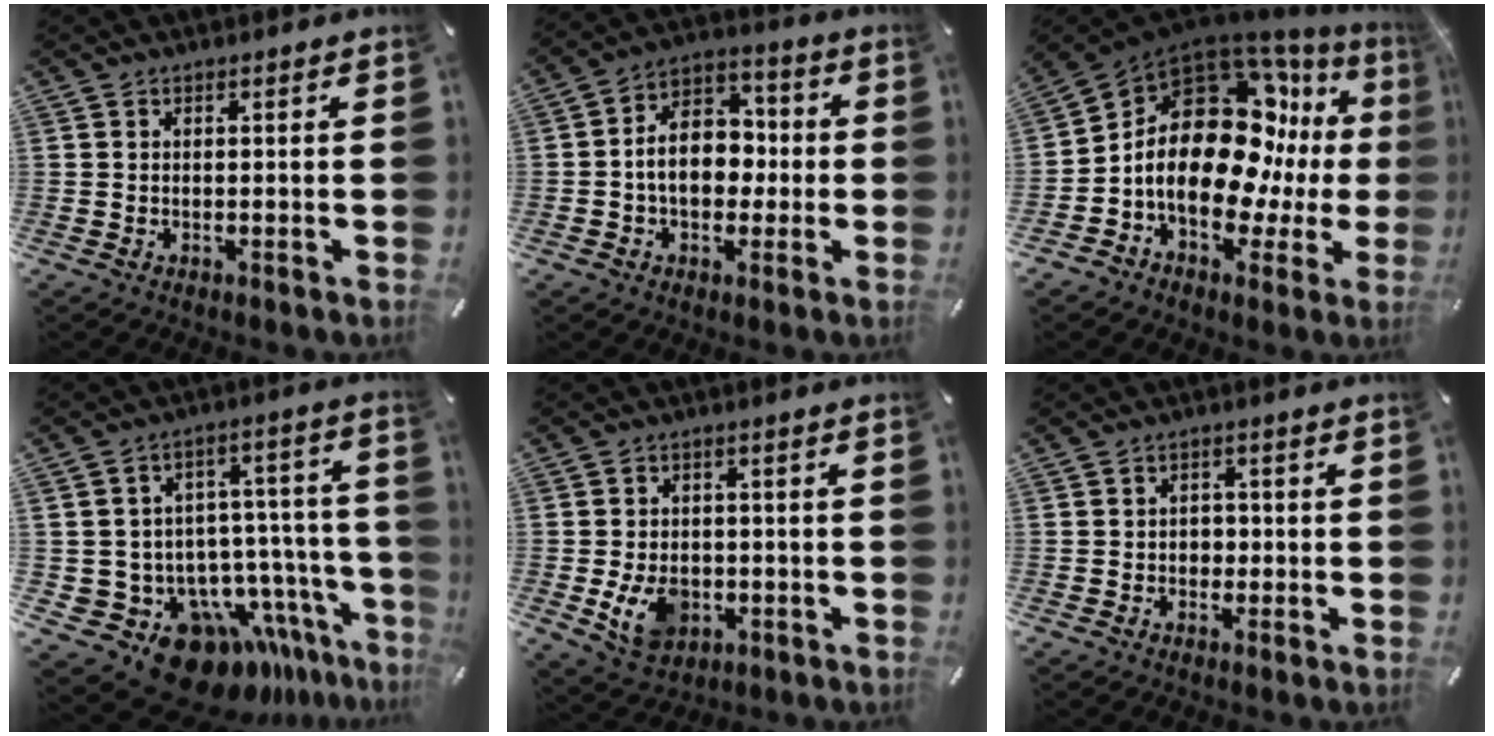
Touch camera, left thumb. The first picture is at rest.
{"total": 11.4, "force": [-1.2, 8.5, 7.5], "torque": [-0.133, 0.014, -0.022]}
{"total": 22.2, "force": [1.1, 14.0, 17.1], "torque": [-0.309, -0.036, 0.018]}
{"total": 17.5, "force": [-12.0, 10.5, 7.3], "torque": [-0.101, 0.053, -0.183]}
{"total": 8.4, "force": [-2.0, 6.4, 5.1], "torque": [-0.107, 0.002, -0.038]}
{"total": 2.6, "force": [-0.7, 2.3, 1.2], "torque": [-0.016, 0.004, -0.020]}